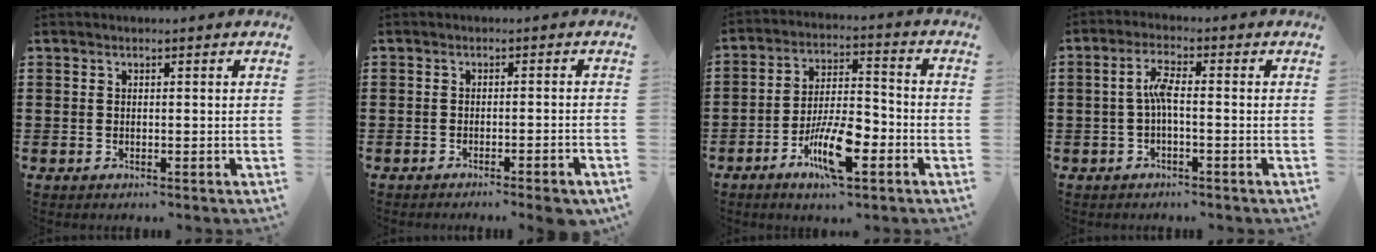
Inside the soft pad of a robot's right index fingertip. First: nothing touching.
{"total": 2.2, "force": [-1.9, -0.2, 1.0], "torque": [-0.017, 0.000, -0.037]}
{"total": 10.4, "force": [-4.9, 3.5, 8.5], "torque": [-0.172, 0.004, -0.089]}
{"total": 3.7, "force": [-0.6, 0.8, 3.6], "torque": [-0.075, 0.003, -0.015]}